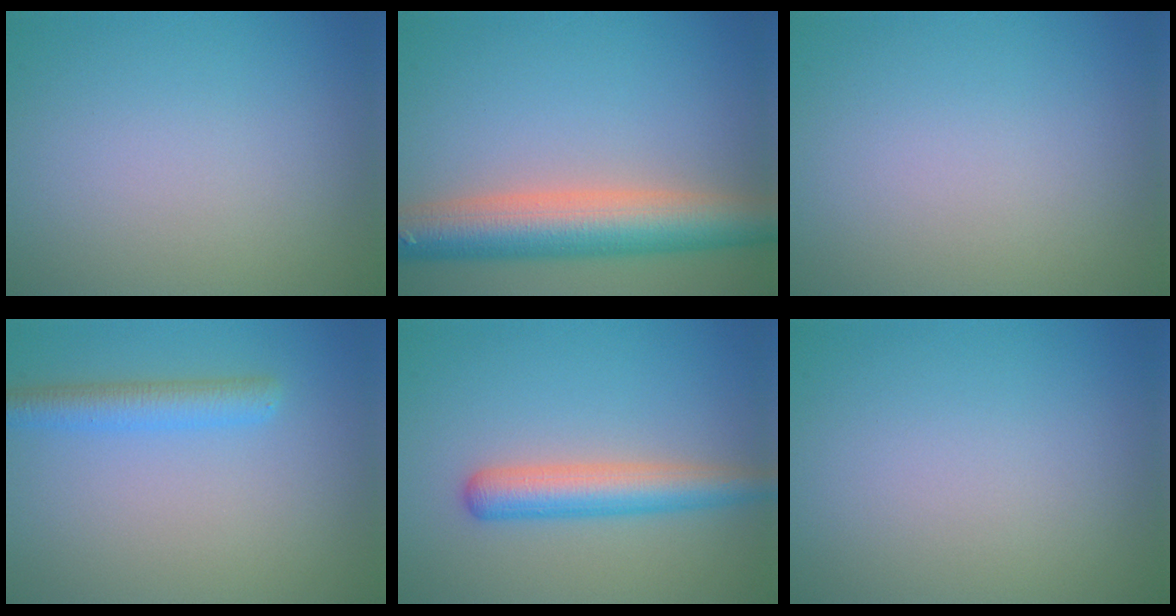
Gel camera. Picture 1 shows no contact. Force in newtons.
{"total": 7.9, "press": 7.9, "slide": 0.5}
{"total": 0.0}
{"total": 2.9, "press": 2.9, "slide": 0.2}
{"total": 4.0, "press": 4.0, "slide": 0.1}
{"total": 0.0}